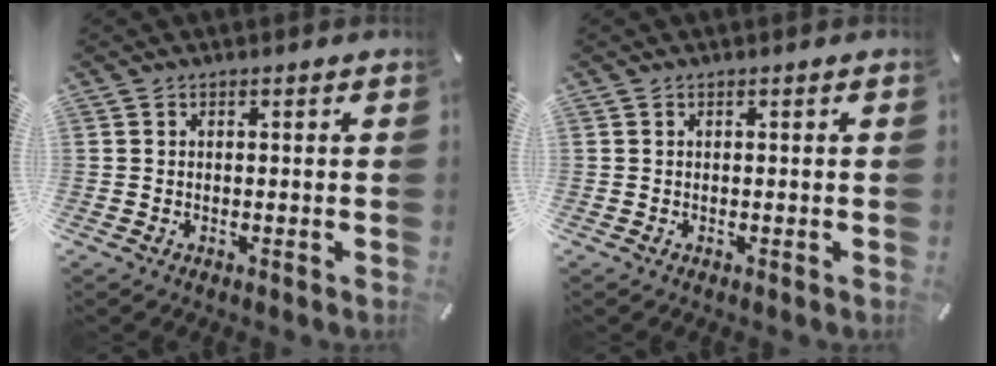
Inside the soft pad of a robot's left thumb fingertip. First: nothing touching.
{"total": 0.0}